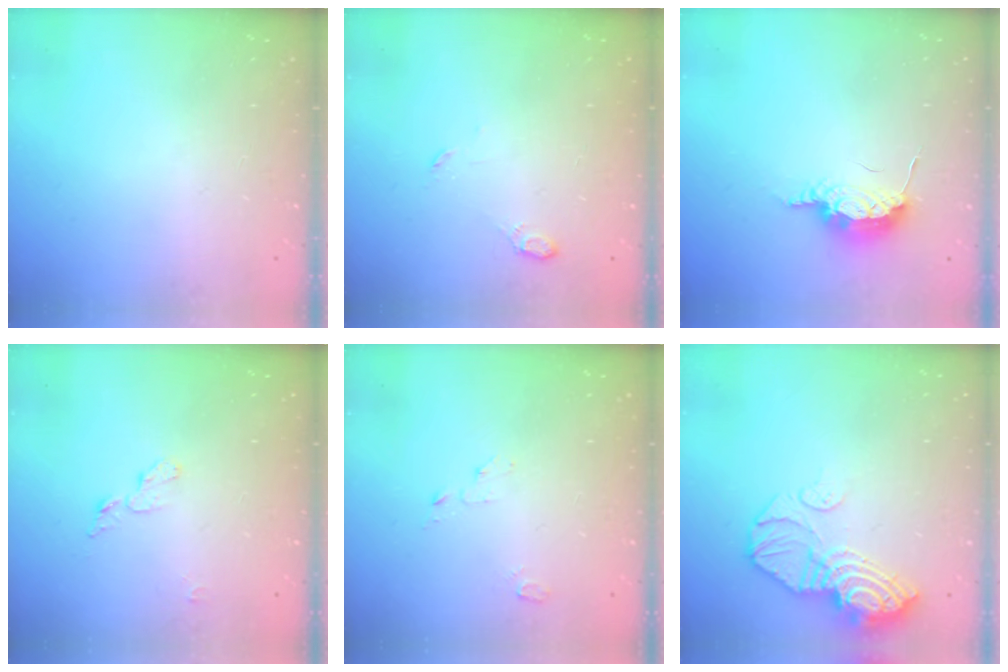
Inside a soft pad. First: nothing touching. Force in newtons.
{"total": 3.5, "press": 3.5, "slide": 0.6}
{"total": 8.6, "press": 8.1, "slide": 2.7}
{"total": 4.8, "press": 4.7, "slide": 0.4}
{"total": 2.6, "press": 2.6, "slide": 0.2}
{"total": 16.7, "press": 16.6, "slide": 2.0}